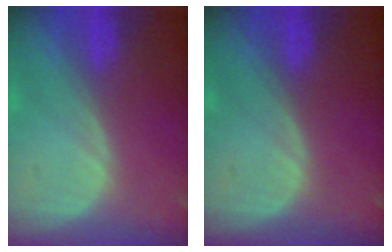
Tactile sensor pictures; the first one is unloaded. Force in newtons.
{"total": 0.0}